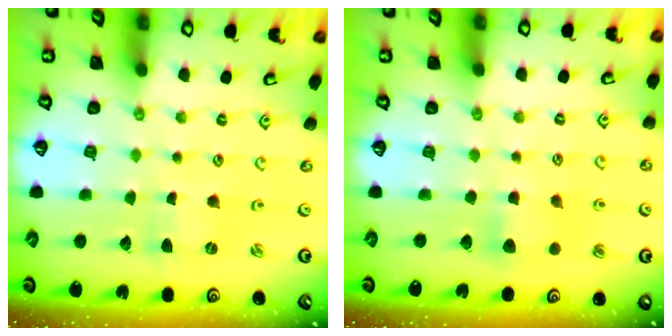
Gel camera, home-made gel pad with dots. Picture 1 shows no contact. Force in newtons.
{"total": 5.5, "press": 5.5, "slide": 0.7}